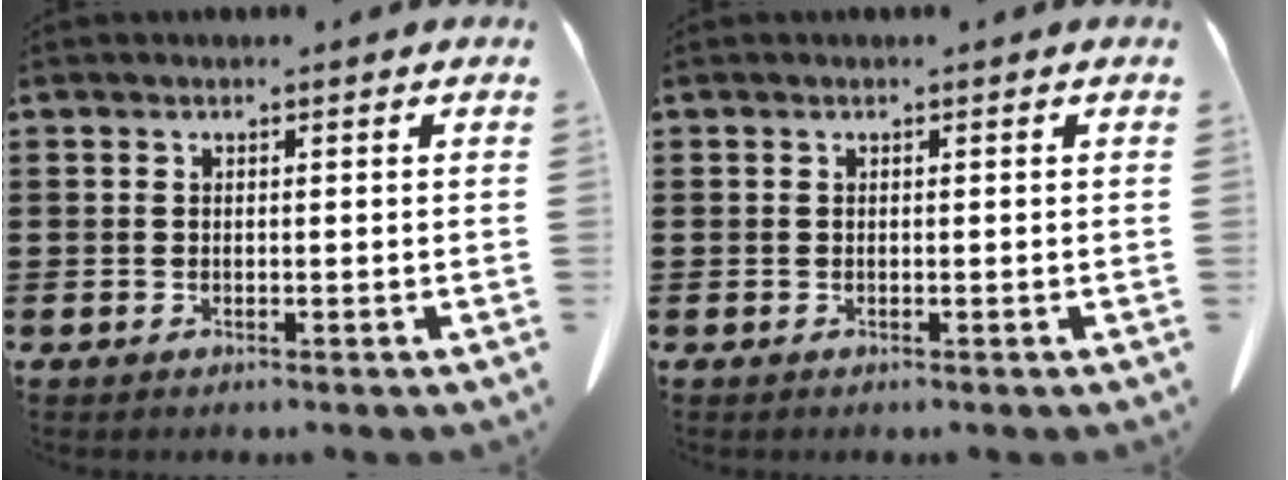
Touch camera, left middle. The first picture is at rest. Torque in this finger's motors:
{"motor_torque": [1.10, -0.90, -0.01, -0.01]}